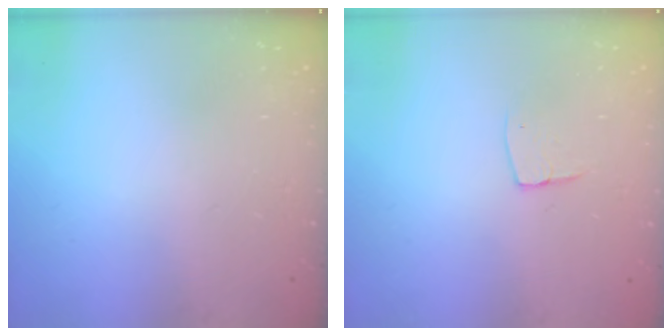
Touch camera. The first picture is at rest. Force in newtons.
{"total": 4.8, "press": 4.8, "slide": 0.3}